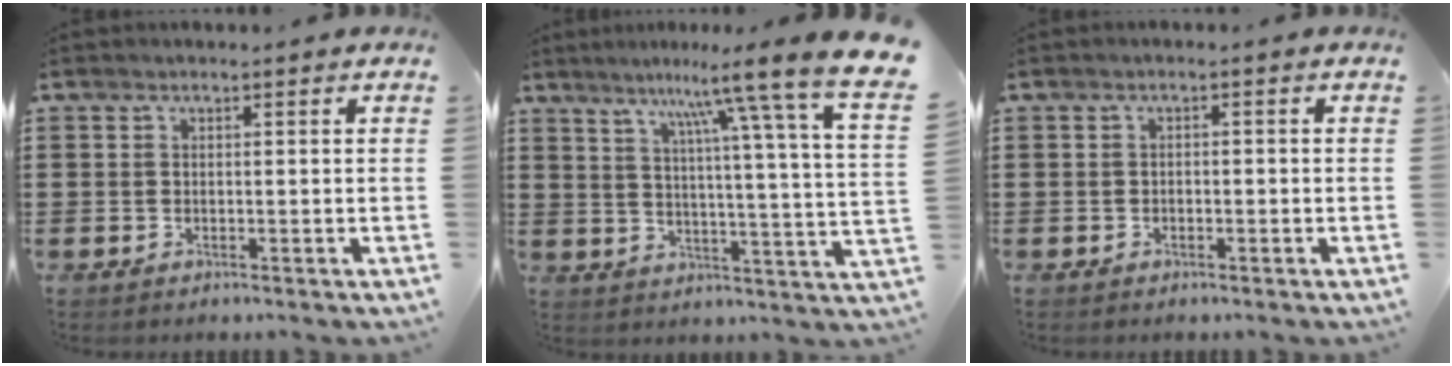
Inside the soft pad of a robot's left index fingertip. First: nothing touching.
{"total": 9.9, "force": [7.8, -0.8, 6.0], "torque": [-0.117, -0.058, 0.115]}
{"total": 0.9, "force": [-0.8, 0.4, 0.2], "torque": [-0.010, 0.001, -0.017]}